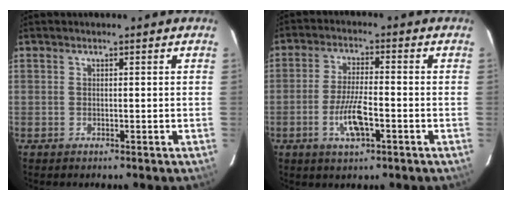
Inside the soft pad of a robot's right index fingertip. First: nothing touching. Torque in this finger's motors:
{"motor_torque": [0.07, -0.11, 0.10, 0.06]}